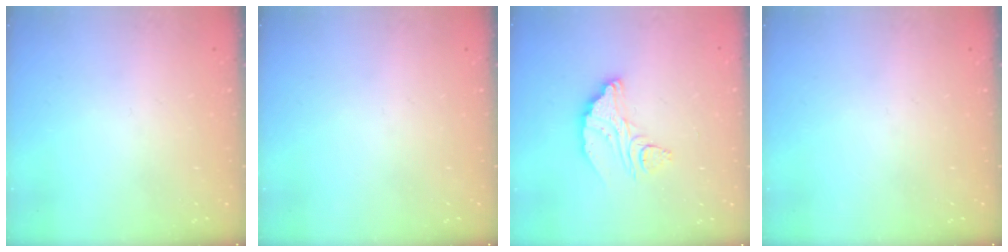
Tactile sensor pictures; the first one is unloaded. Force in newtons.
{"total": 0.0}
{"total": 11.5, "press": 11.4, "slide": 0.9}
{"total": 0.0}